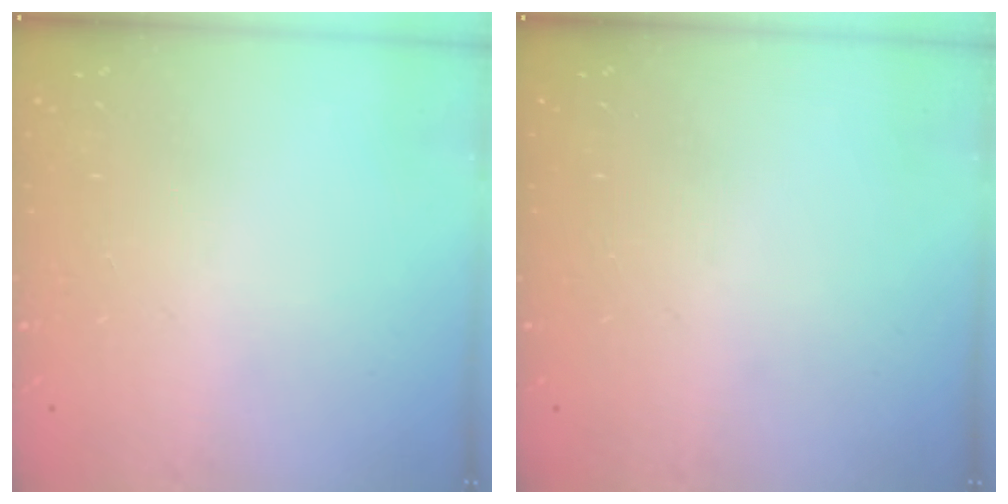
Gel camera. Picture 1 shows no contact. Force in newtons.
{"total": 0.0}